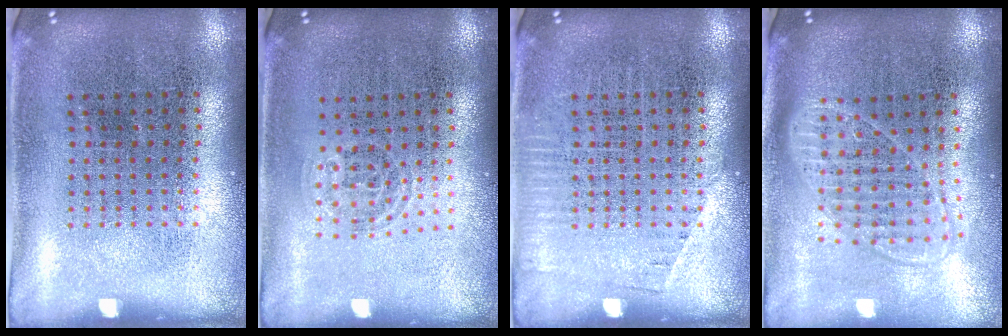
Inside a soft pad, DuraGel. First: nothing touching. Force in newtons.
{"total": 0.9, "press": 0.5, "slide": 0.7}
{"total": 0.9, "press": 0.8, "slide": 0.2}
{"total": 1.8, "press": 1.5, "slide": 1.0}